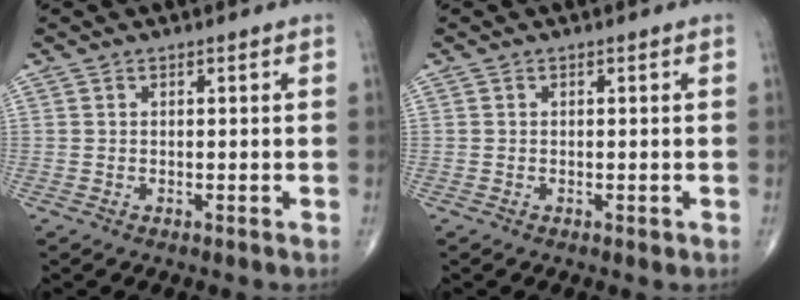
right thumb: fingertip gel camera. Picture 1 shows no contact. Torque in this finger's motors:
{"motor_torque": [-0.05, 0.13, -0.21, -0.10, 0.00]}